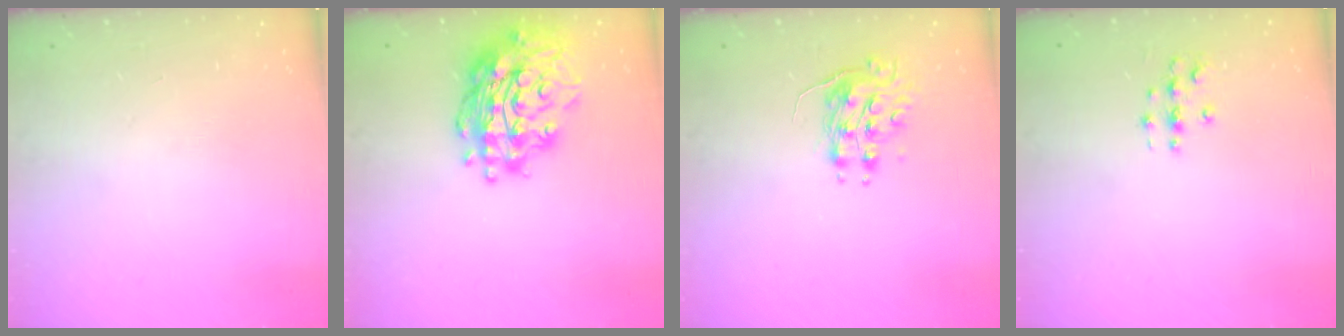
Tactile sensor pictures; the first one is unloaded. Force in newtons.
{"total": 20.7, "press": 20.6, "slide": 1.9}
{"total": 8.2, "press": 8.2, "slide": 0.1}
{"total": 2.8, "press": 2.8, "slide": 0.3}